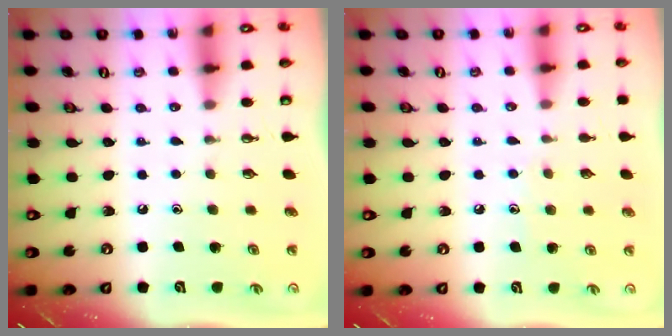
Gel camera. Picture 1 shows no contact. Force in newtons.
{"total": 5.0, "press": 5.0, "slide": 0.6}